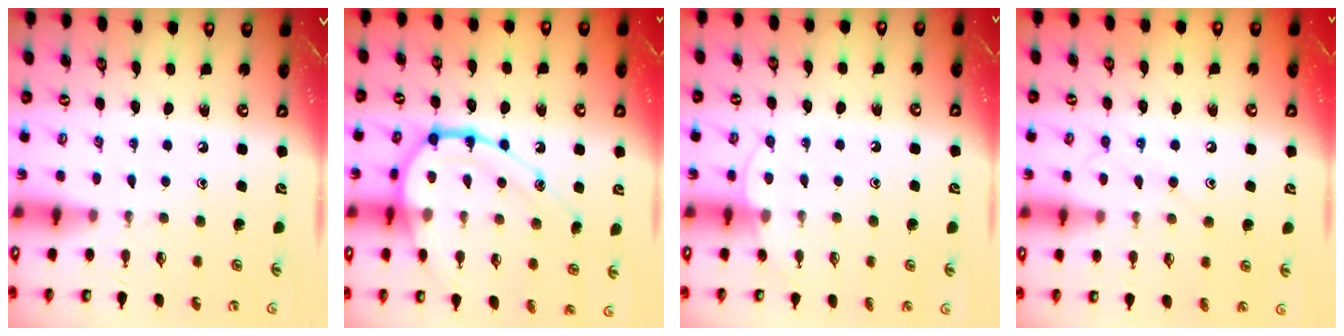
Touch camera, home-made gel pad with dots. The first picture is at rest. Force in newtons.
{"total": 17.5, "press": 17.5, "slide": 1.1}
{"total": 6.1, "press": 6.1, "slide": 0.6}
{"total": 8.7, "press": 8.6, "slide": 0.7}